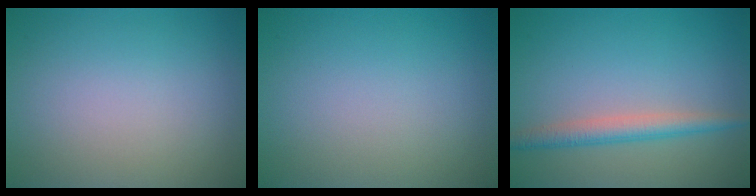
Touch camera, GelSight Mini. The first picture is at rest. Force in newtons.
{"total": 0.0}
{"total": 2.7, "press": 2.7, "slide": 0.1}